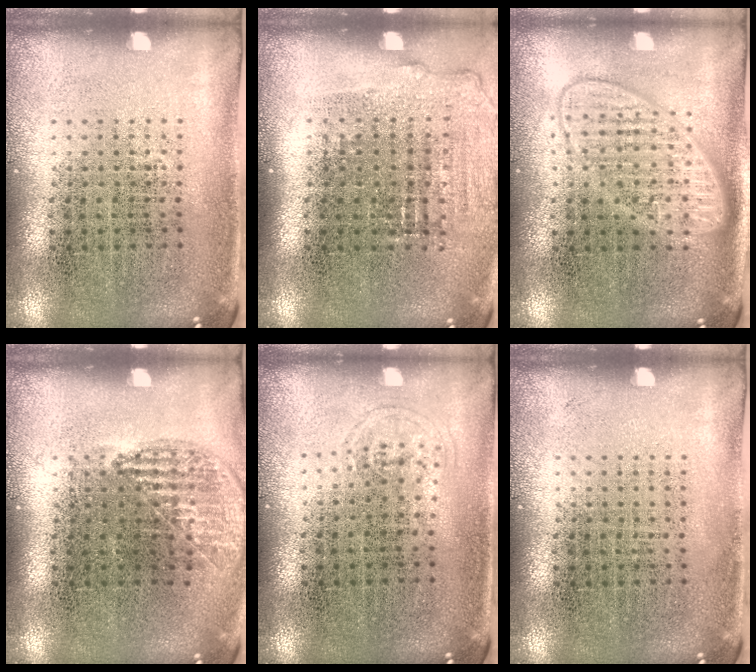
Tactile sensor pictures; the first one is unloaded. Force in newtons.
{"total": 1.0, "press": 1.0, "slide": 0.4}
{"total": 2.0, "press": 1.9, "slide": 0.3}
{"total": 1.0, "press": 1.0, "slide": 0.0}
{"total": 0.6, "press": 0.5, "slide": 0.3}
{"total": 0.0}